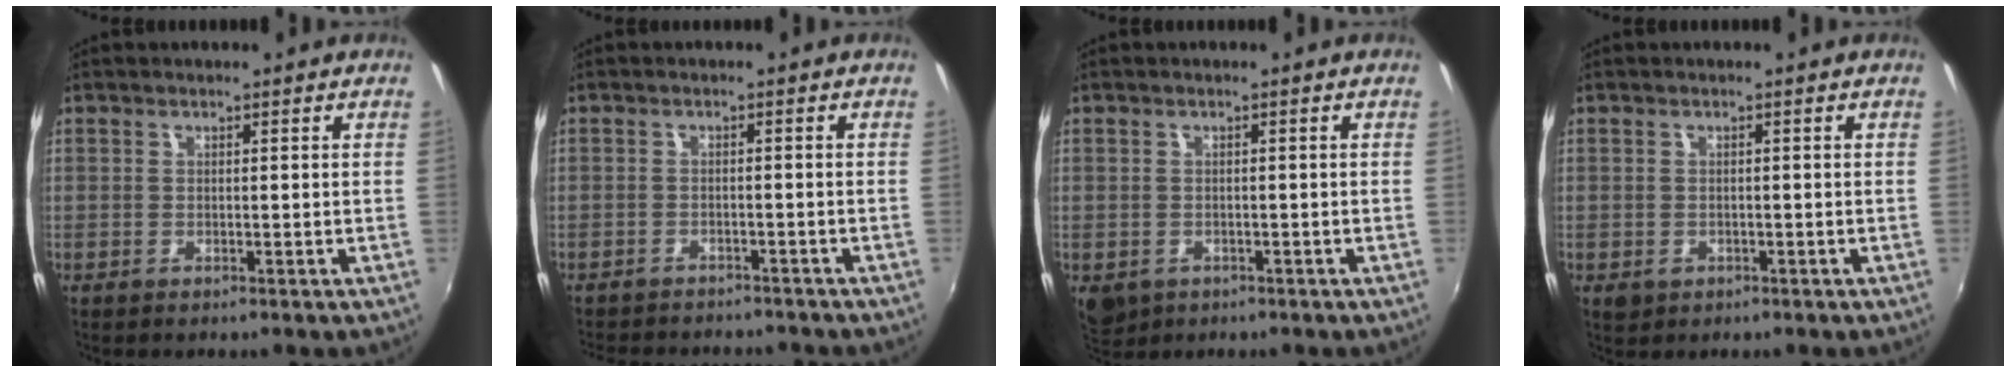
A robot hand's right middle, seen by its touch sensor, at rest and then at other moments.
{"total": 9.4, "force": [-8.5, 2.5, 3.1], "torque": [-0.076, -0.015, -0.121]}
{"total": 4.4, "force": [-1.8, 3.3, 2.3], "torque": [-0.047, -0.014, -0.021]}
{"total": 2.0, "force": [-0.7, 1.7, 0.8], "torque": [-0.016, -0.004, -0.008]}